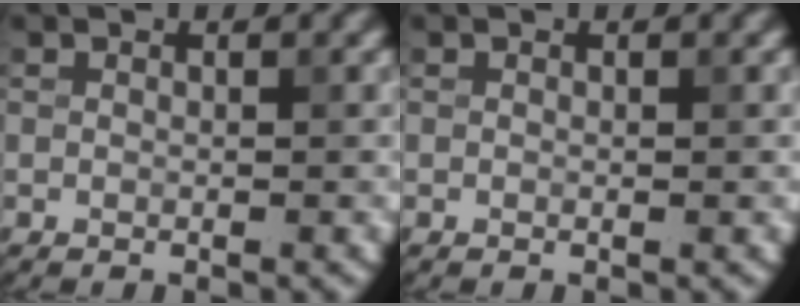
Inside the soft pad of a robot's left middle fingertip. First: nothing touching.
{"total": 0.0}